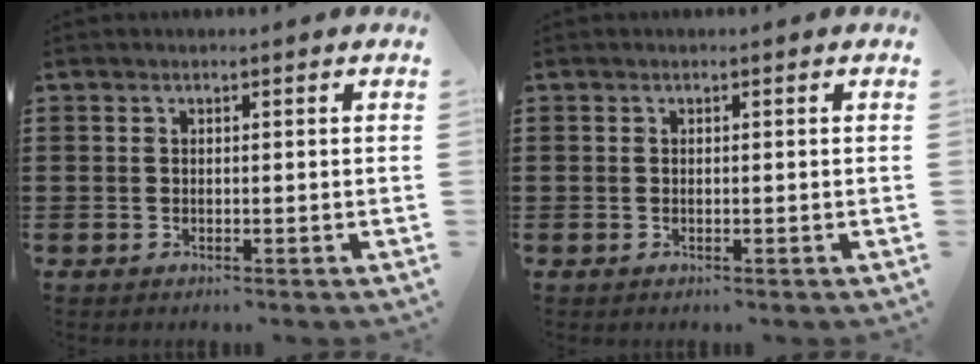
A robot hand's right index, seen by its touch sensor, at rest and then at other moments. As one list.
[{"total": 0.0}]